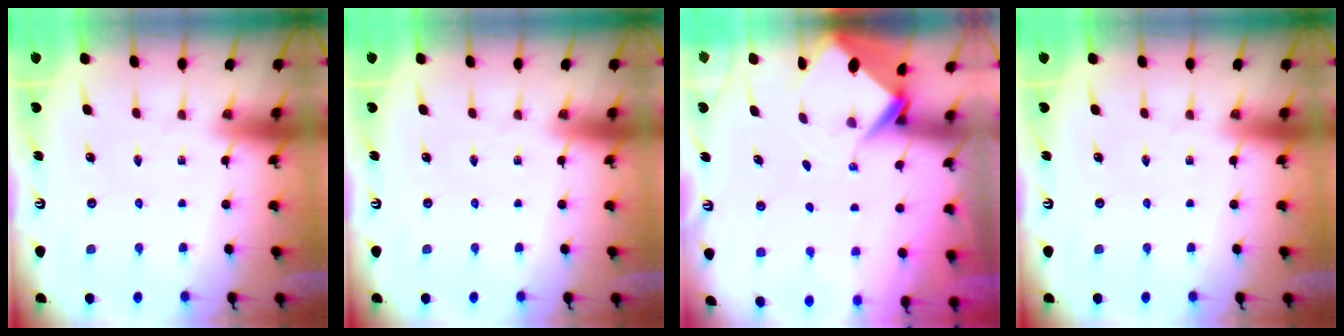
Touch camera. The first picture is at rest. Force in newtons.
{"total": 0.0}
{"total": 5.5, "press": 5.5, "slide": 0.4}
{"total": 0.0}